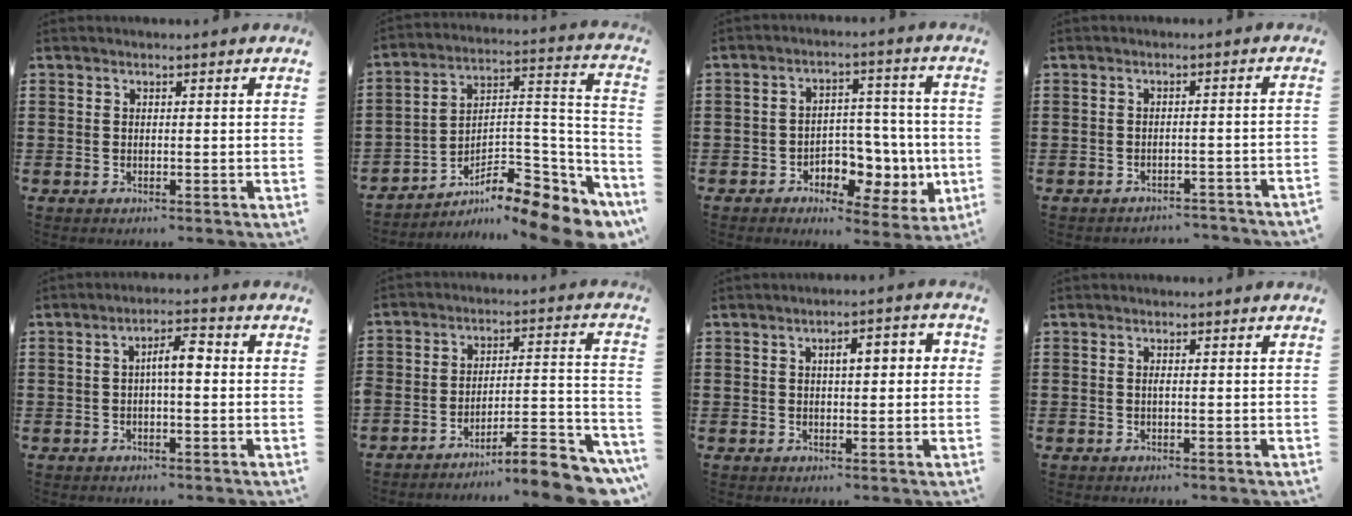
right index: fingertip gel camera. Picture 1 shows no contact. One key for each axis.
{"total": 10.1, "fx": -7.9, "fy": 2.9, "fz": 5.5, "tx": -0.082, "ty": 0.013, "tz": -0.152}
{"total": 6.3, "fx": -1.9, "fy": 5.0, "fz": 3.4, "tx": -0.051, "ty": 0.008, "tz": -0.032}
{"total": 2.4, "fx": -2.3, "fy": 0.0, "fz": 0.5, "tx": -0.013, "ty": -0.001, "tz": -0.049}
{"total": 4.2, "fx": -0.1, "fy": 1.1, "fz": 4.1, "tx": -0.076, "ty": 0.012, "tz": -0.006}
{"total": 8.9, "fx": -7.7, "fy": 1.3, "fz": 4.1, "tx": -0.051, "ty": 0.012, "tz": -0.148}
{"total": 3.8, "fx": 0.5, "fy": 1.4, "fz": 3.5, "tx": -0.051, "ty": 0.003, "tz": 0.001}
{"total": 0.5, "fx": -0.1, "fy": 0.0, "fz": 0.5, "tx": -0.010, "ty": -0.003, "tz": -0.001}